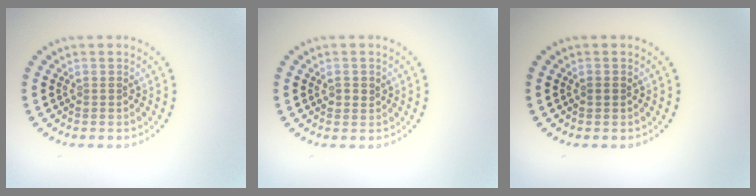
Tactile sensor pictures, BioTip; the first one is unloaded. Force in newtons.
{"total": 1.2, "press": 1.1, "slide": 0.5}
{"total": 0.6, "press": 0.6, "slide": 0.0}